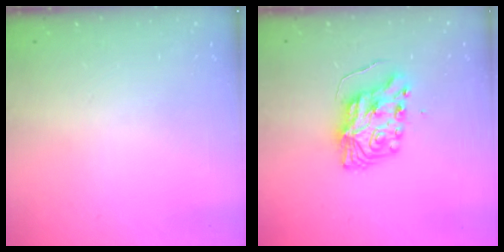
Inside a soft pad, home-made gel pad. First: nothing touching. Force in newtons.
{"total": 8.5, "press": 8.5, "slide": 0.6}